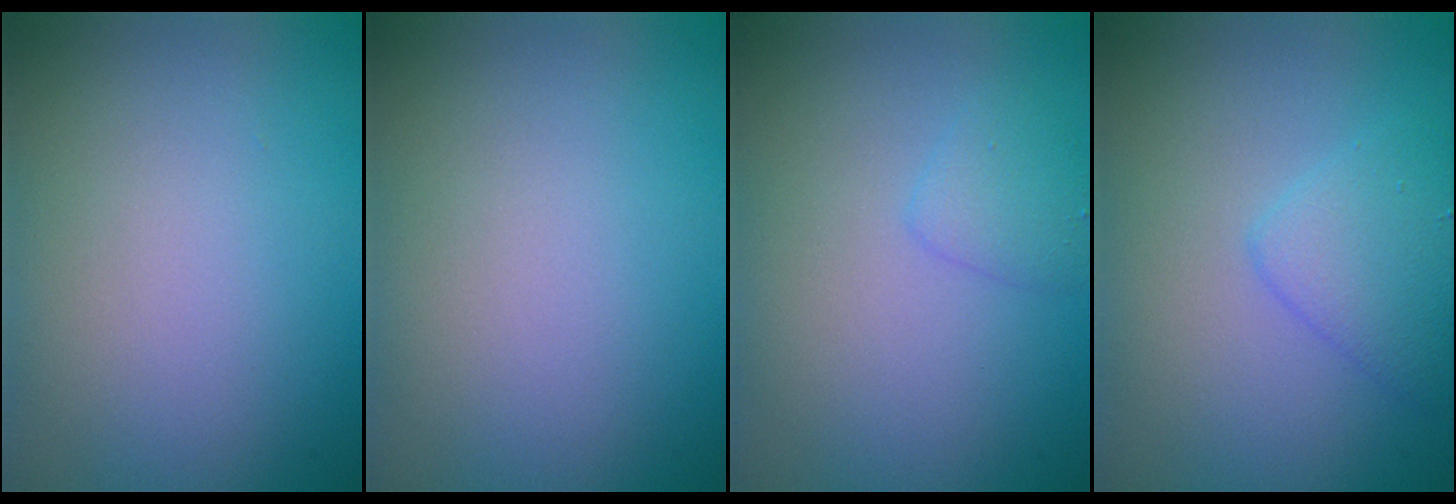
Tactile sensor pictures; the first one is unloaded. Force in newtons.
{"total": 0.0}
{"total": 1.4, "press": 1.4, "slide": 0.1}
{"total": 2.6, "press": 2.6, "slide": 0.1}